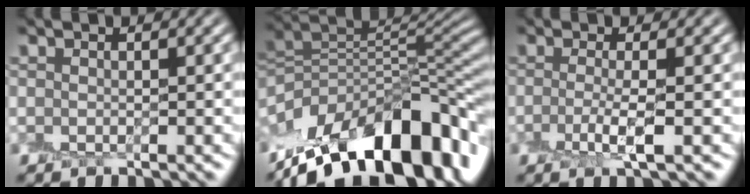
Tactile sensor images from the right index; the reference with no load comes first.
{"total": 15.0, "force": [-8.3, 6.9, 10.5], "torque": [-0.179, 0.027, -0.144]}
{"total": 2.5, "force": [-0.6, 0.3, 2.4], "torque": [-0.050, -0.004, -0.017]}